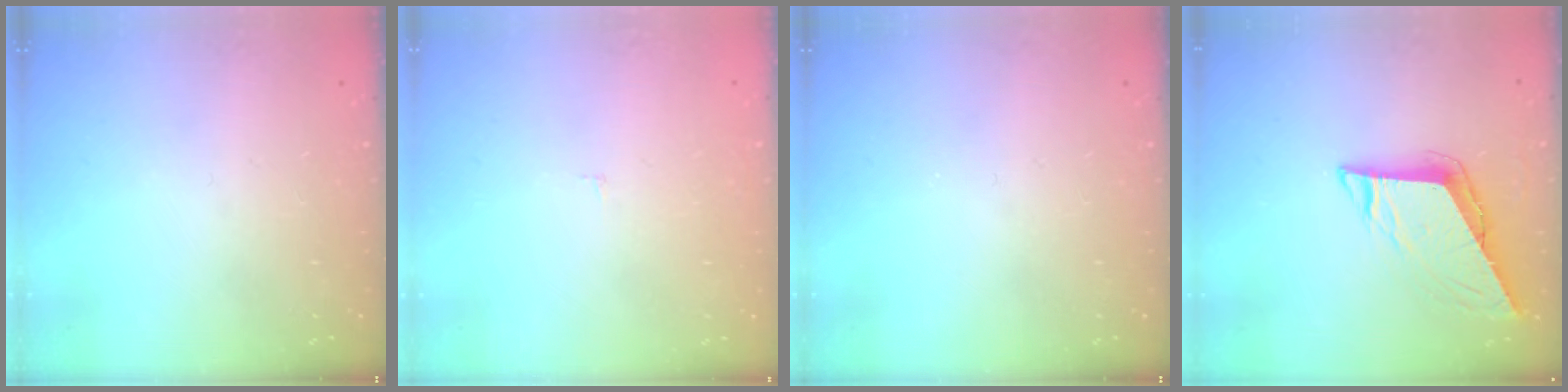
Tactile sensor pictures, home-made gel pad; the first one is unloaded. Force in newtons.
{"total": 1.6, "press": 1.6, "slide": 0.1}
{"total": 0.0}
{"total": 7.7, "press": 7.7, "slide": 0.3}